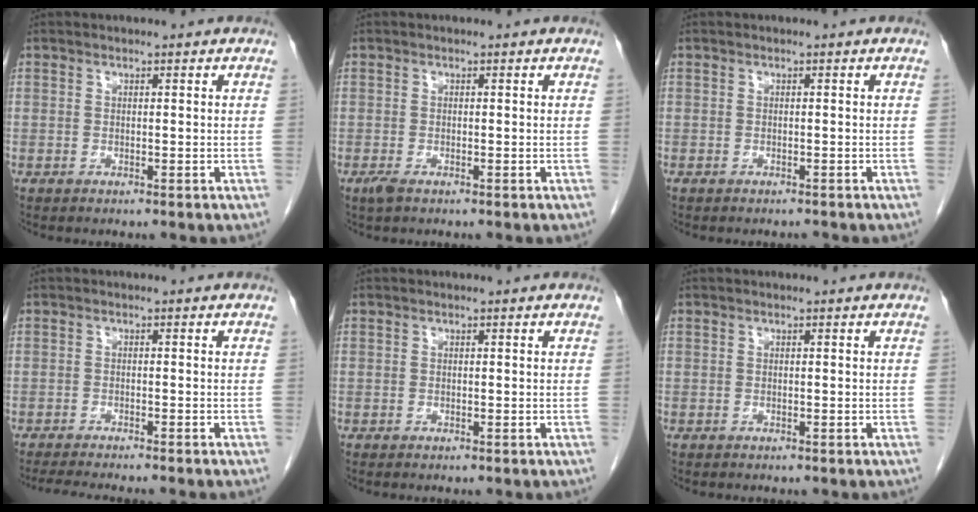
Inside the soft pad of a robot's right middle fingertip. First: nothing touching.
{"total": 1.4, "force": [-0.9, 0.4, 1.0], "torque": [-0.027, -0.004, -0.014]}
{"total": 0.9, "force": [-0.8, 0.2, 0.2], "torque": [-0.009, -0.002, -0.012]}
{"total": 7.6, "force": [-6.8, -0.1, 3.5], "torque": [-0.039, -0.016, -0.103]}
{"total": 0.0}
{"total": 0.0}